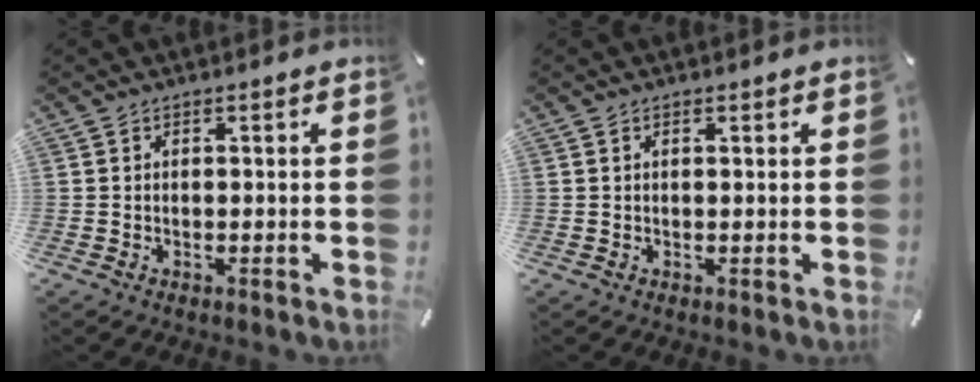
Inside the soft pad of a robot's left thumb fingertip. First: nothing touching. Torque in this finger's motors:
{"motor_torque": [-0.08, -0.37, -0.05, 0.14, -0.02]}